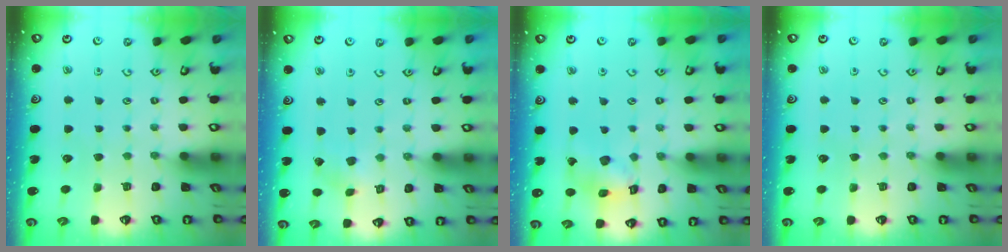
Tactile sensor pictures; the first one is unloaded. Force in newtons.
{"total": 2.0, "press": 2.0, "slide": 0.1}
{"total": 11.8, "press": 11.7, "slide": 1.4}
{"total": 0.0}